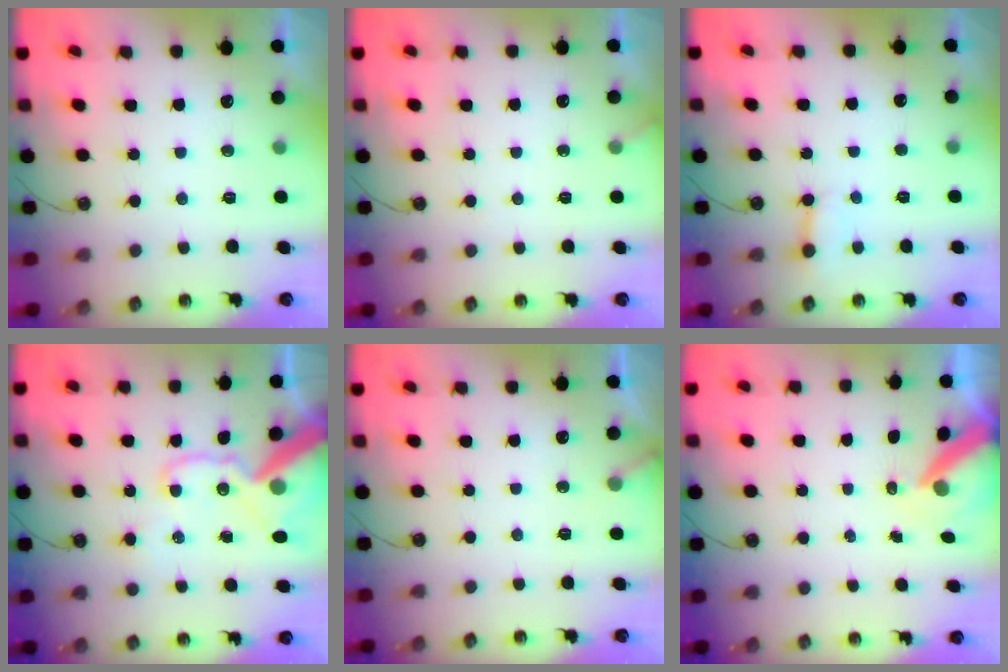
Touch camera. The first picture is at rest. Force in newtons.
{"total": 3.1, "press": 3.1, "slide": 0.2}
{"total": 2.8, "press": 2.7, "slide": 0.5}
{"total": 19.1, "press": 18.9, "slide": 2.6}
{"total": 2.4, "press": 2.4, "slide": 0.1}
{"total": 8.1, "press": 8.0, "slide": 1.1}